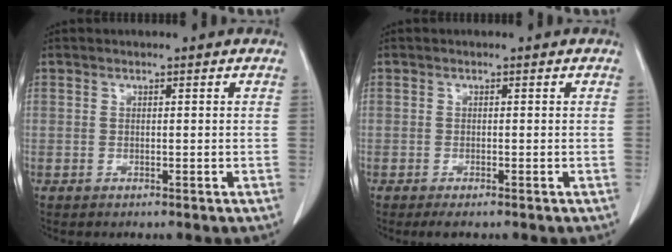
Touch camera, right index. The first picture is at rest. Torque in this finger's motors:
{"motor_torque": [0.20, -0.15, 0.07, 0.01]}